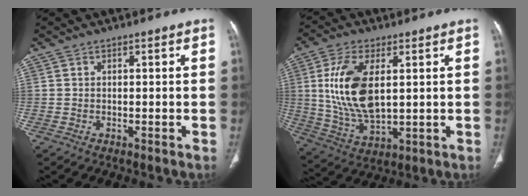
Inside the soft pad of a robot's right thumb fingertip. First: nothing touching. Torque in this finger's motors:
{"motor_torque": [-0.60, 1.31, 1.28, 0.20, 0.19]}